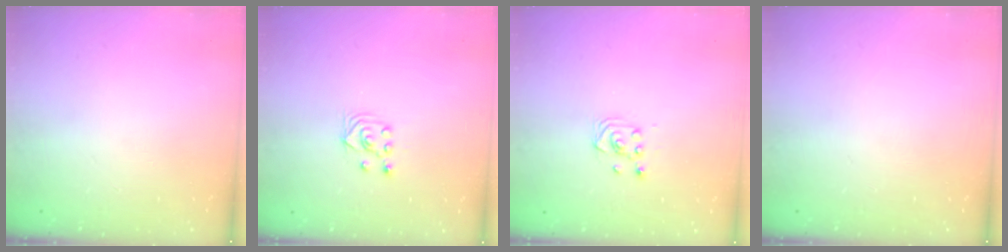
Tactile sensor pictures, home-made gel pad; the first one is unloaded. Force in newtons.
{"total": 2.6, "press": 2.5, "slide": 1.0}
{"total": 2.6, "press": 2.4, "slide": 1.0}
{"total": 0.0}